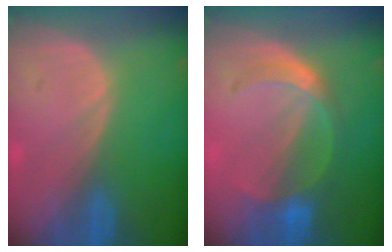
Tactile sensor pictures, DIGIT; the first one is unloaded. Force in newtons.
{"total": 5.7, "press": 5.4, "slide": 1.8}